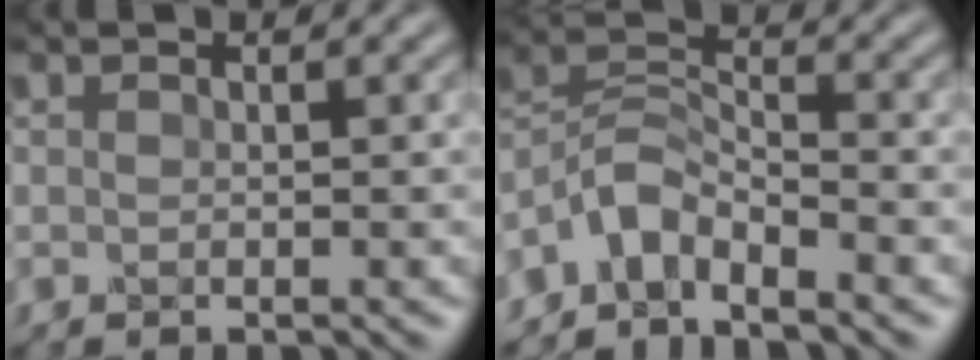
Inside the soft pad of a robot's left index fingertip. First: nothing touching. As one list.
[{"total": 3.9, "force": [-3.2, 1.3, 1.7], "torque": [-0.032, 0.010, -0.078]}]